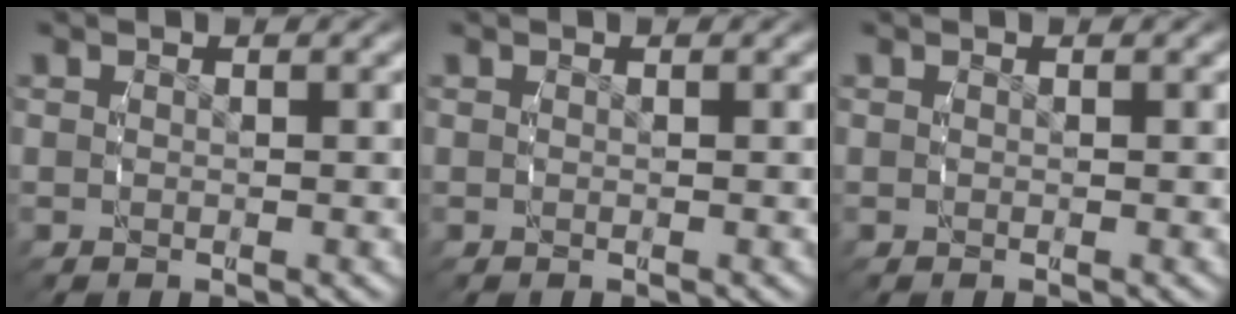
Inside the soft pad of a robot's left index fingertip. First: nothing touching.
{"total": 0.0}
{"total": 0.0}